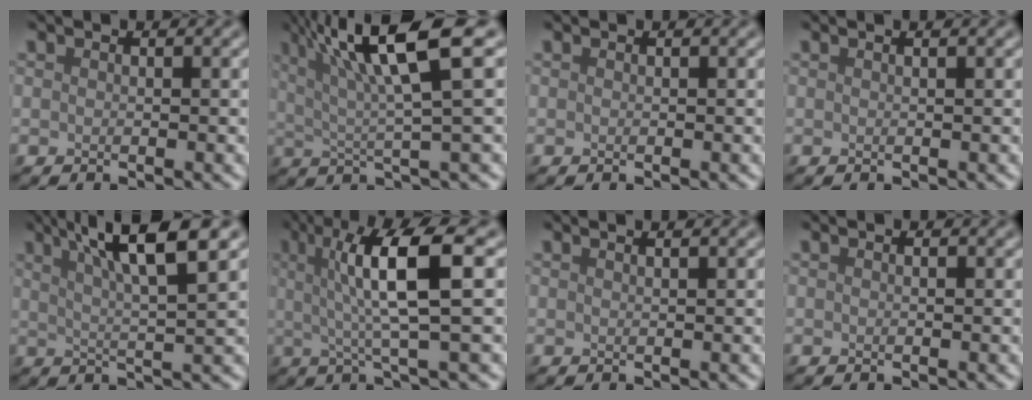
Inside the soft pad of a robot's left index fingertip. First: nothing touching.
{"total": 9.3, "force": [4.0, 1.5, 8.2], "torque": [-0.120, 0.021, 0.064]}
{"total": 0.0}
{"total": 1.0, "force": [0.5, 0.4, 0.7], "torque": [-0.006, 0.002, -0.002]}
{"total": 7.5, "force": [3.7, 1.3, 6.3], "torque": [-0.085, 0.013, 0.057]}
{"total": 7.5, "force": [1.6, 1.3, 7.2], "torque": [-0.118, 0.009, 0.024]}
{"total": 1.8, "force": [1.1, 0.8, 1.2], "torque": [0.000, -0.001, -0.007]}
{"total": 0.0}